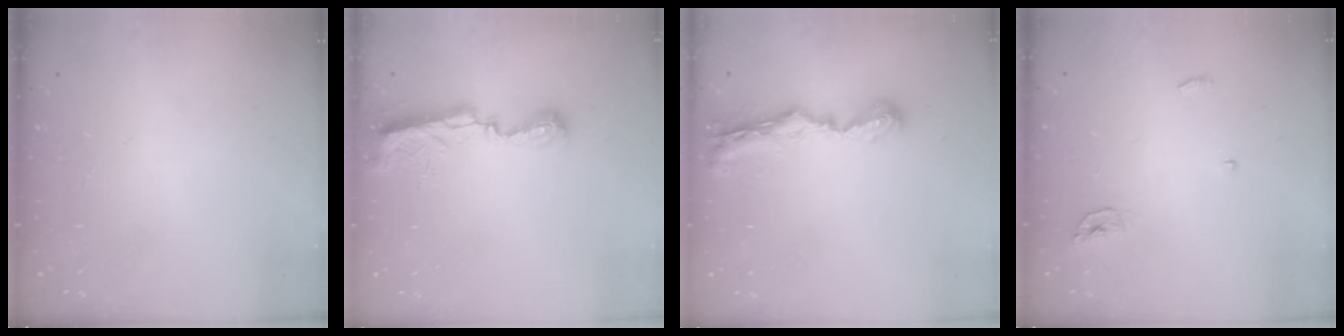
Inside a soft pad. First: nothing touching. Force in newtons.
{"total": 7.9, "press": 7.8, "slide": 0.4}
{"total": 8.7, "press": 8.7, "slide": 0.7}
{"total": 3.7, "press": 3.6, "slide": 0.3}